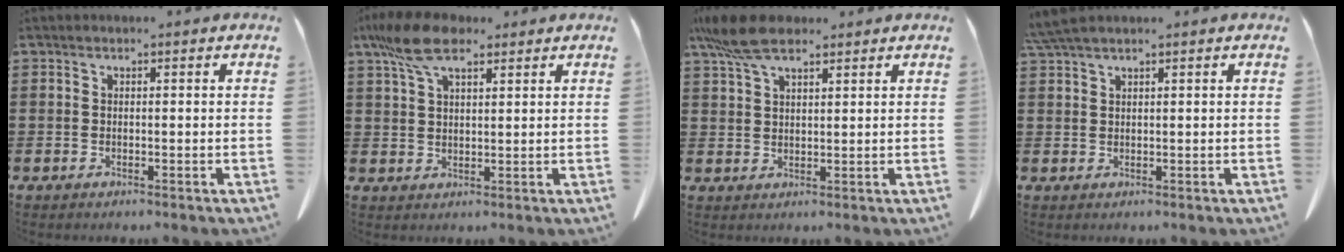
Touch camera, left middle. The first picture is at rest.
{"total": 8.3, "force": [5.3, 3.0, 5.7], "torque": [-0.136, -0.004, 0.095]}
{"total": 7.5, "force": [5.2, 2.5, 4.9], "torque": [-0.113, -0.005, 0.095]}
{"total": 2.7, "force": [2.2, 0.1, 1.7], "torque": [-0.038, -0.001, 0.042]}